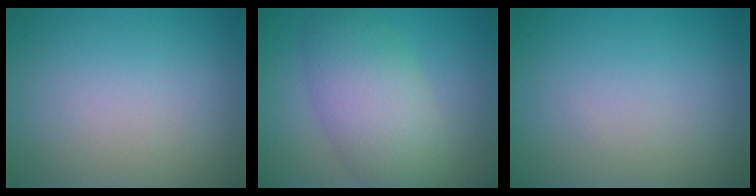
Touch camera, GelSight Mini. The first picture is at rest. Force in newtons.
{"total": 6.5, "press": 6.5, "slide": 0.4}
{"total": 0.0}